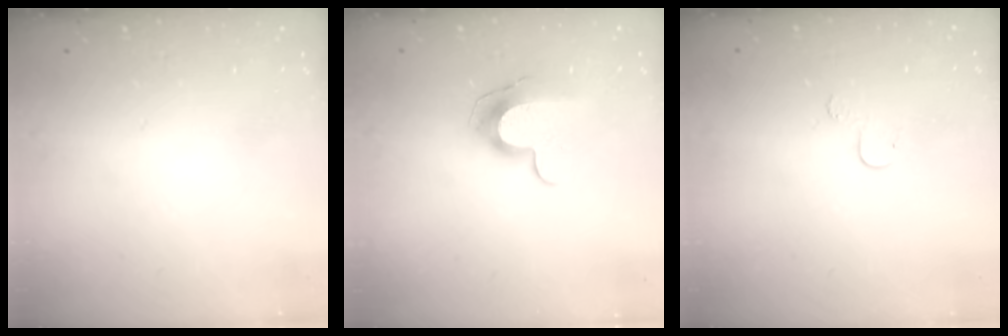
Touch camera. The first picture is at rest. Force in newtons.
{"total": 9.9, "press": 9.9, "slide": 0.2}
{"total": 4.8, "press": 4.8, "slide": 0.5}